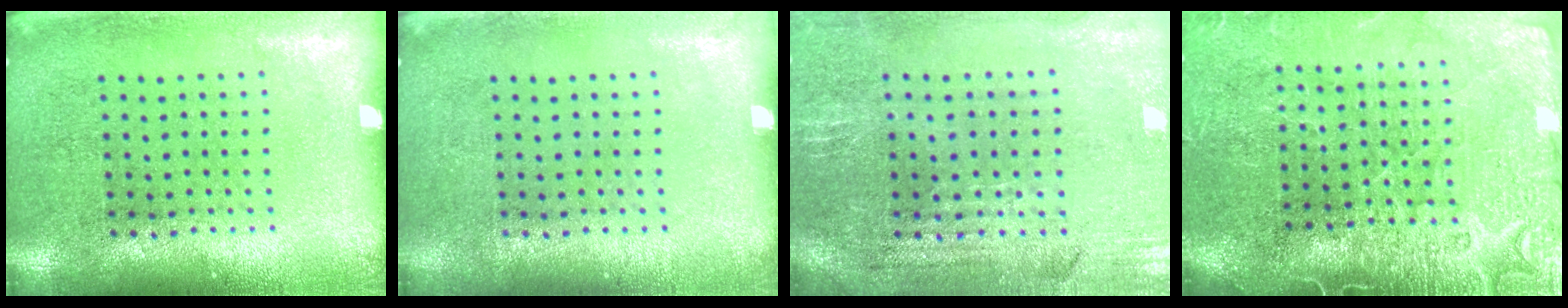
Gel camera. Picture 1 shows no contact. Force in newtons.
{"total": 0.0}
{"total": 1.1, "press": 1.1, "slide": 0.3}
{"total": 4.0, "press": 3.5, "slide": 1.9}